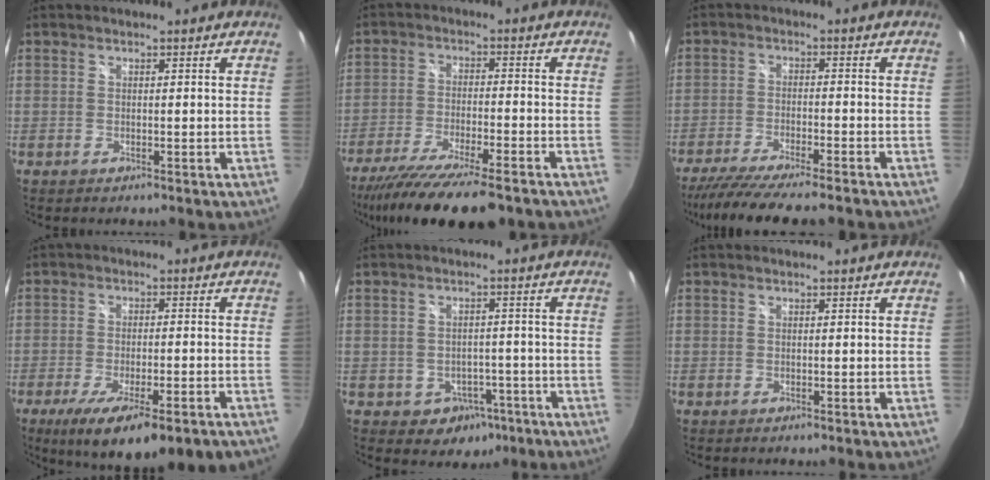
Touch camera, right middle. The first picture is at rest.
{"total": 16.7, "force": [-13.5, 2.5, 9.6], "torque": [-0.190, -0.044, -0.220]}
{"total": 13.8, "force": [-11.9, 1.1, 6.9], "torque": [-0.144, -0.035, -0.191]}
{"total": 14.7, "force": [-9.1, 2.9, 11.2], "torque": [-0.199, -0.047, -0.133]}
{"total": 6.4, "force": [-3.1, 5.2, 2.1], "torque": [-0.046, 0.016, -0.021]}
{"total": 0.0}